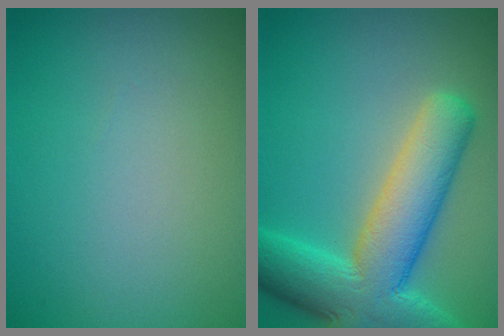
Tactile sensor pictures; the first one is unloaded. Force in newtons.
{"total": 10.2, "press": 10.2, "slide": 0.7}